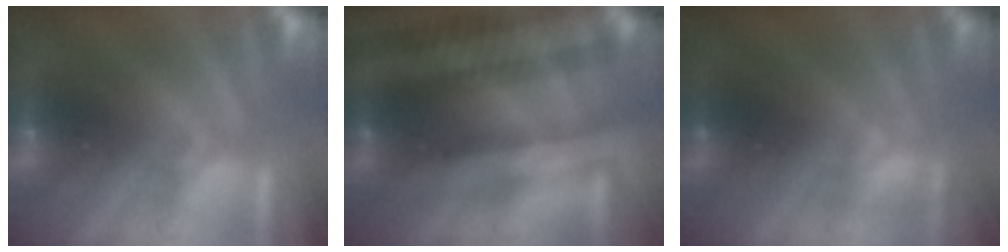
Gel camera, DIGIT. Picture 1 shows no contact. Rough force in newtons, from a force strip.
{"total": 2.4}
{"total": 2.6}